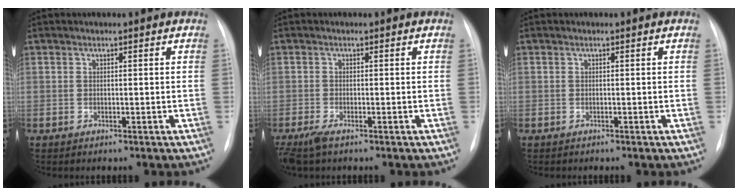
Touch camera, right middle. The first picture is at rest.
{"total": 2.9, "force": [-2.0, 0.7, 2.0], "torque": [-0.047, -0.010, -0.038]}
{"total": 0.0}